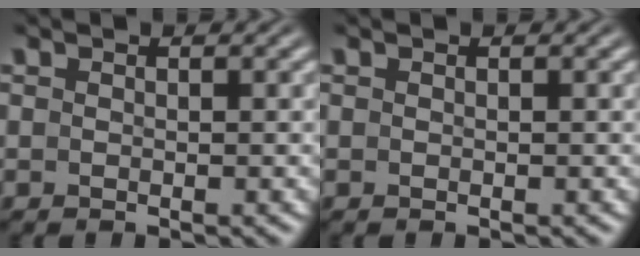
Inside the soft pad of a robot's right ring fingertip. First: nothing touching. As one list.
[{"total": 0.0}]